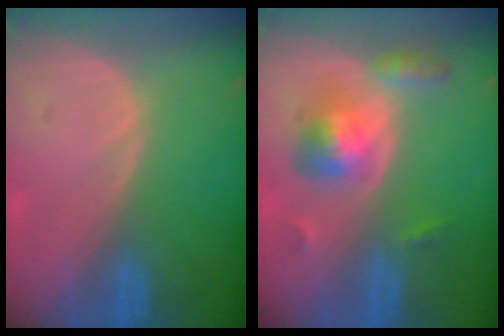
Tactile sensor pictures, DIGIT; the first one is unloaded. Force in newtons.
{"total": 5.7, "press": 5.7, "slide": 0.4}